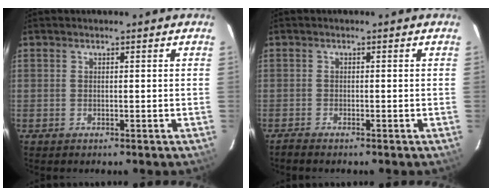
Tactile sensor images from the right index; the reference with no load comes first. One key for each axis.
{"total": 1.6, "fx": -1.4, "fy": 0.2, "fz": 0.6, "tx": -0.021, "ty": -0.004, "tz": -0.025}